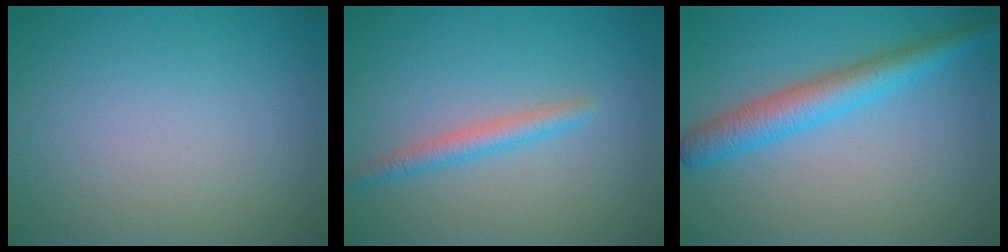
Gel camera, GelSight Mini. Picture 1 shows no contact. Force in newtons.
{"total": 2.1, "press": 2.1, "slide": 0.1}
{"total": 4.4, "press": 4.4, "slide": 0.1}